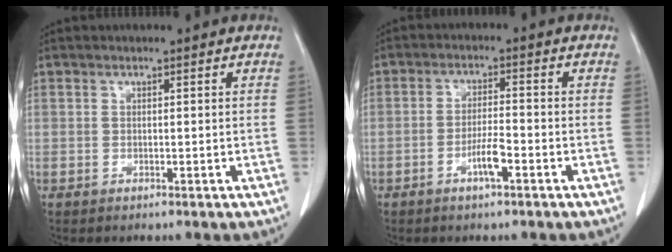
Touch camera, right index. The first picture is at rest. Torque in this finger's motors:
{"motor_torque": [0.93, -0.20, 0.29, 0.09]}